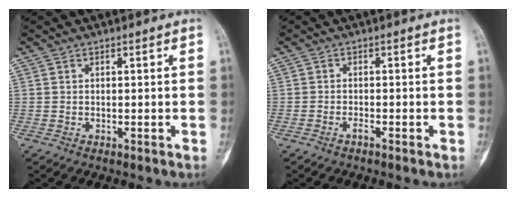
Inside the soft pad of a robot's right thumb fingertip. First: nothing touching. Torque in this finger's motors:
{"motor_torque": [0.09, -0.11, 0.18, -0.19, 0.13]}